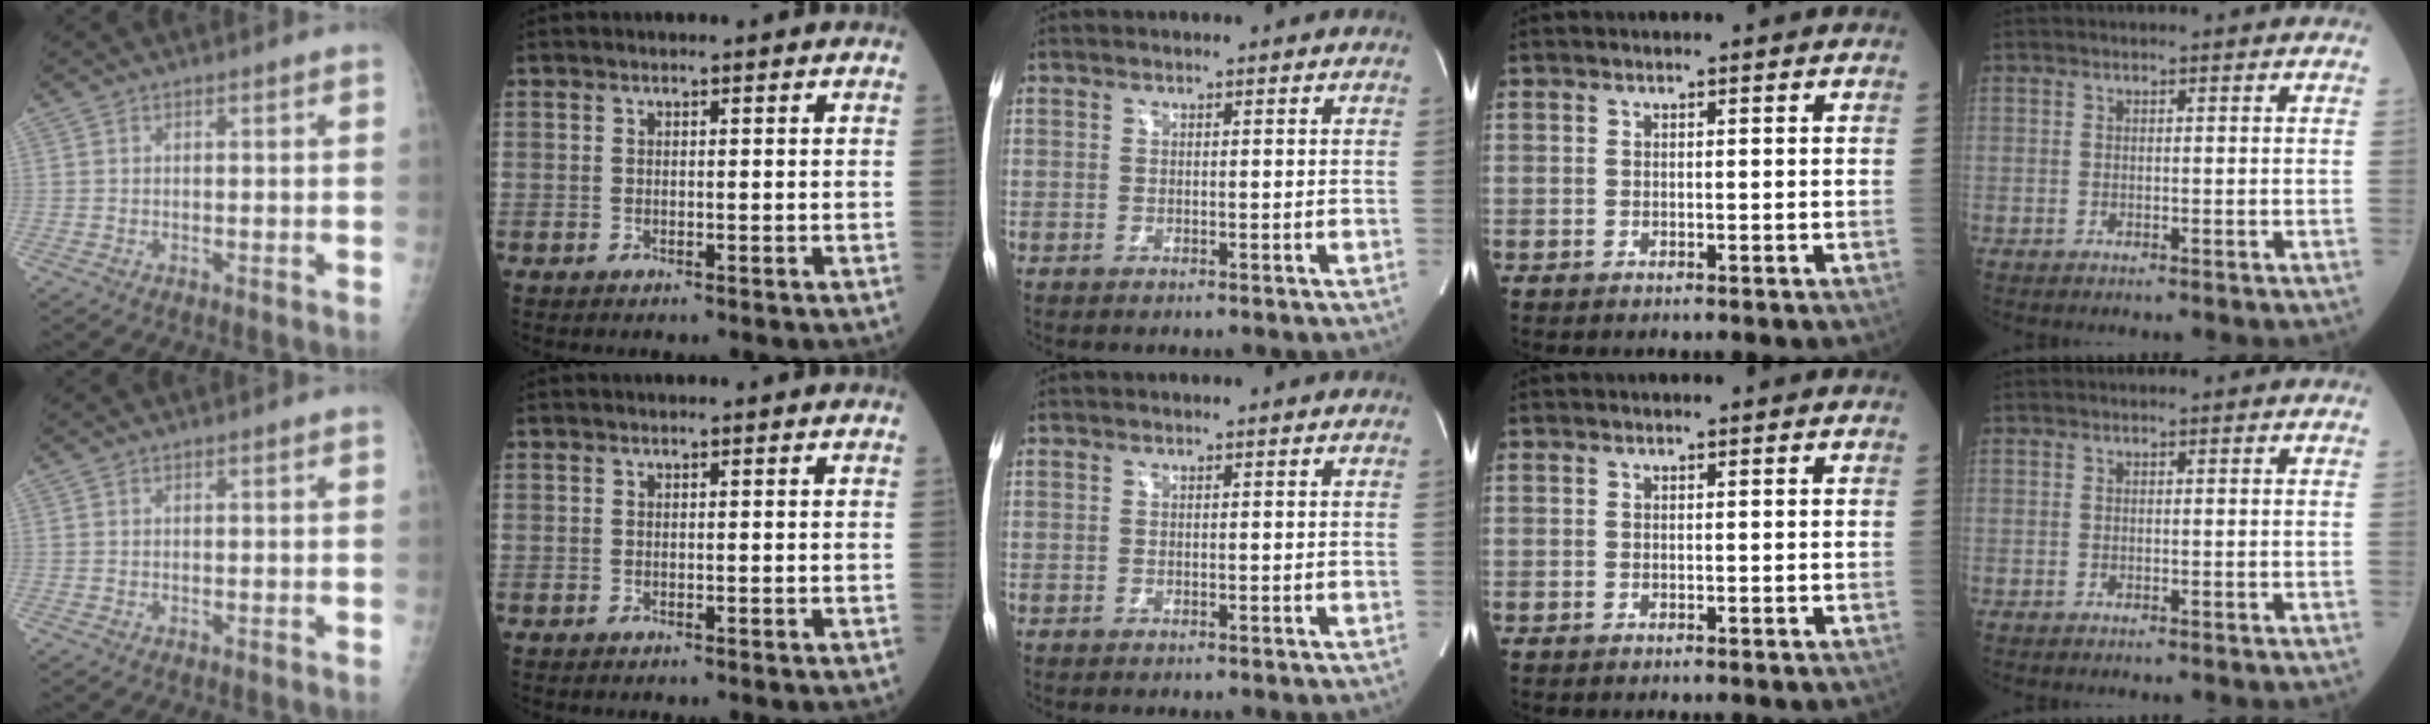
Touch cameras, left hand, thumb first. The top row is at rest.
{}